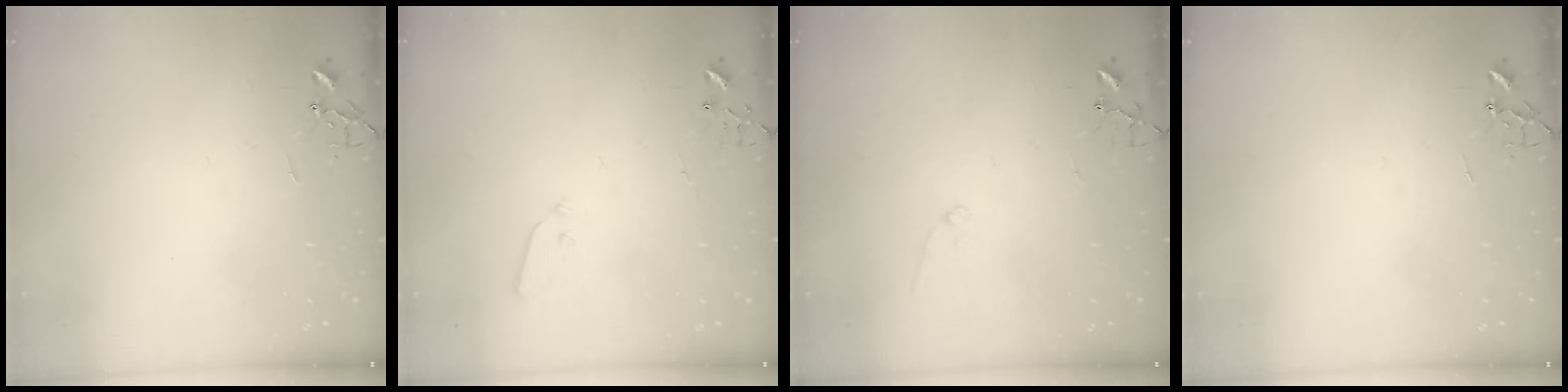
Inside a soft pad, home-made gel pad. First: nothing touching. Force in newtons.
{"total": 3.6, "press": 3.6, "slide": 0.5}
{"total": 6.8, "press": 6.8, "slide": 0.7}
{"total": 0.0}